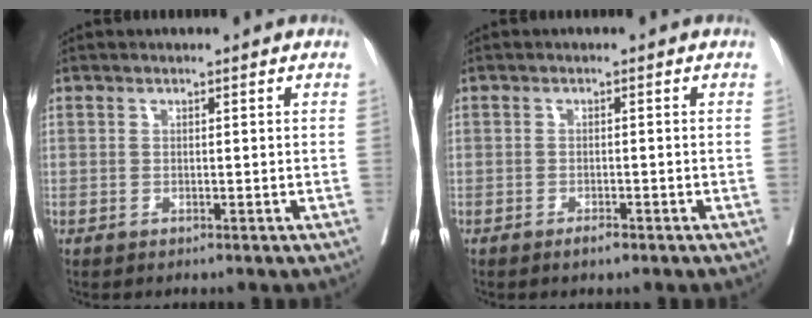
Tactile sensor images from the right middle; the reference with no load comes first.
{"total": 1.4, "force": [-1.0, 0.3, 0.9], "torque": [-0.015, -0.001, -0.014]}